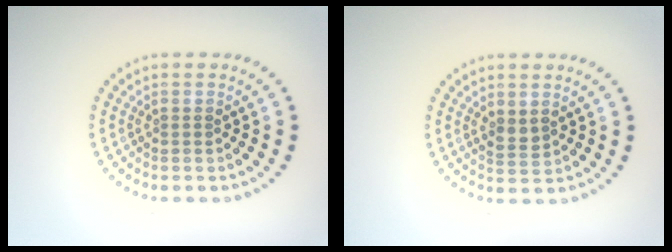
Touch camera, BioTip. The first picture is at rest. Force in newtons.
{"total": 1.3, "press": 1.2, "slide": 0.5}